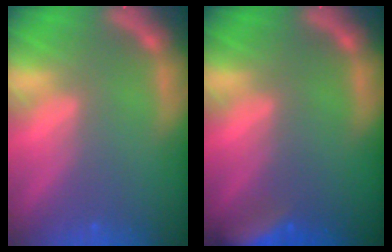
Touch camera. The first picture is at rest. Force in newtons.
{"total": 5.5}